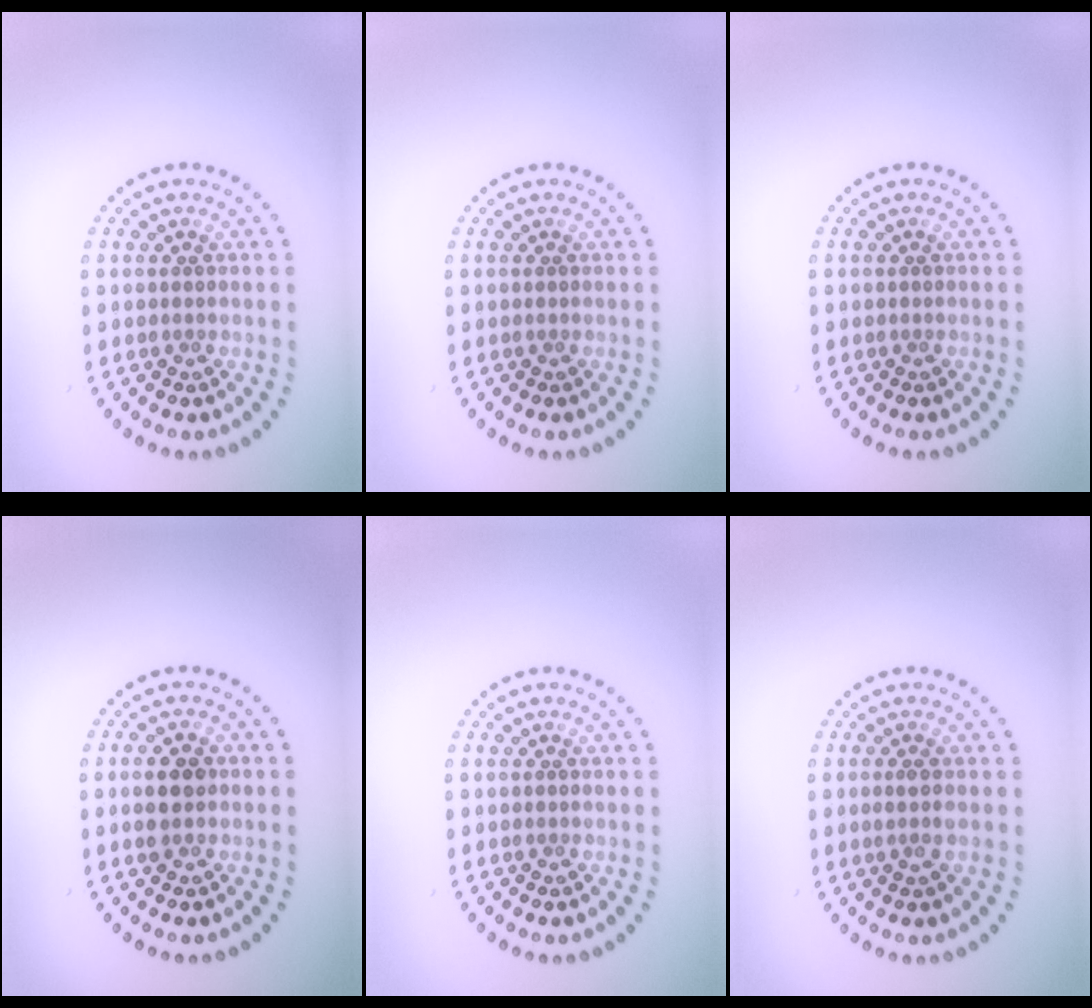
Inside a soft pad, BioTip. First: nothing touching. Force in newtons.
{"total": 0.0}
{"total": 0.0}
{"total": 2.7, "press": 2.7, "slide": 0.2}
{"total": 0.0}
{"total": 1.1, "press": 1.0, "slide": 0.5}